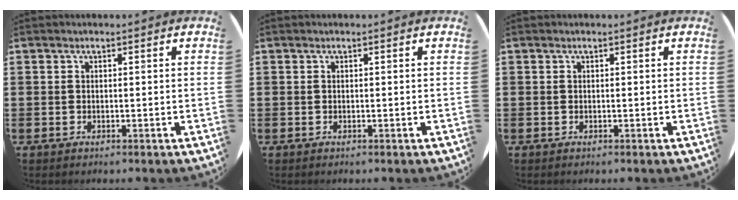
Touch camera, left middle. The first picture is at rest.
{"total": 0.0}
{"total": 0.0}